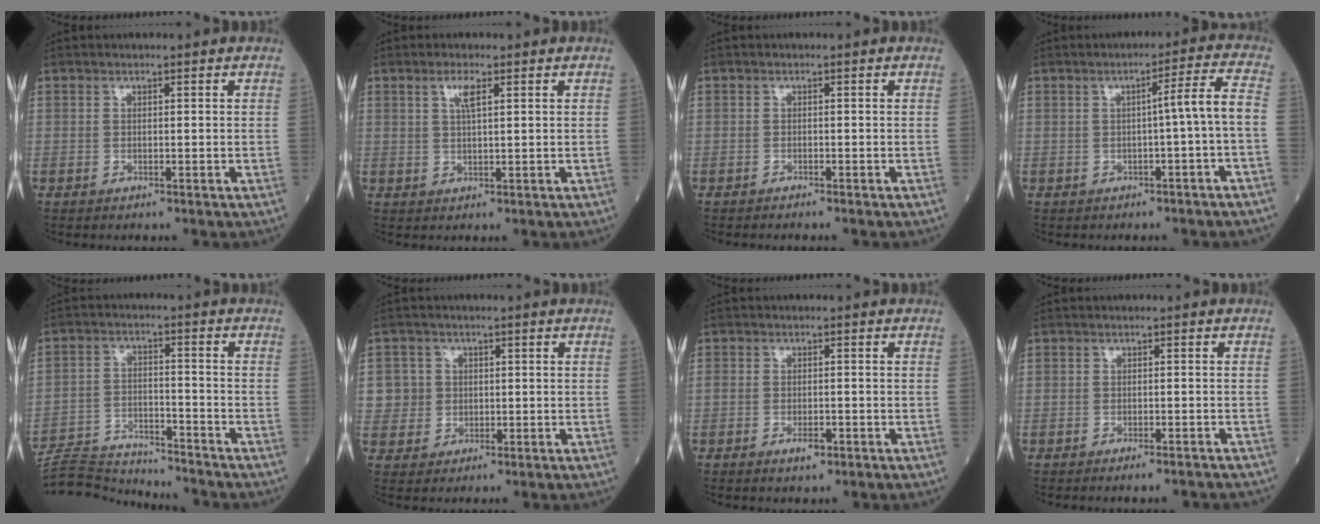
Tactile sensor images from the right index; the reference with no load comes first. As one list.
[{"total": 2.6, "force": [1.3, 0.3, 2.3], "torque": [-0.047, 0.002, 0.024]}, {"total": 1.3, "force": [-1.2, 0.0, 0.5], "torque": [-0.006, -0.001, -0.015]}, {"total": 4.7, "force": [-1.1, -0.7, 4.5], "torque": [-0.064, 0.014, -0.015]}, {"total": 10.7, "force": [-10.7, 0.2, 0.2], "torque": [-0.008, 0.017, -0.186]}, {"total": 4.2, "force": [0.6, 4.2, 0.1], "torque": [0.014, 0.007, 0.010]}, {"total": 2.7, "force": [-1.4, 1.0, 2.0], "torque": [-0.036, 0.000, -0.022]}, {"total": 3.6, "force": [-3.2, 0.5, 1.6], "torque": [-0.013, -0.004, -0.040]}]